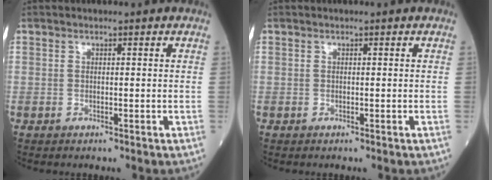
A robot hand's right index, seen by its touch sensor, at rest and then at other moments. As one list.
[{"total": 0.0}]